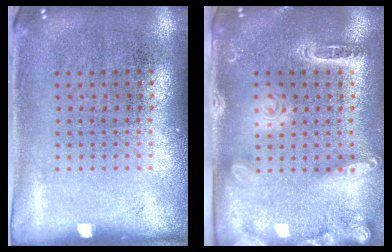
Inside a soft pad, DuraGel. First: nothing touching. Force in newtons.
{"total": 2.3, "press": 2.0, "slide": 1.2}